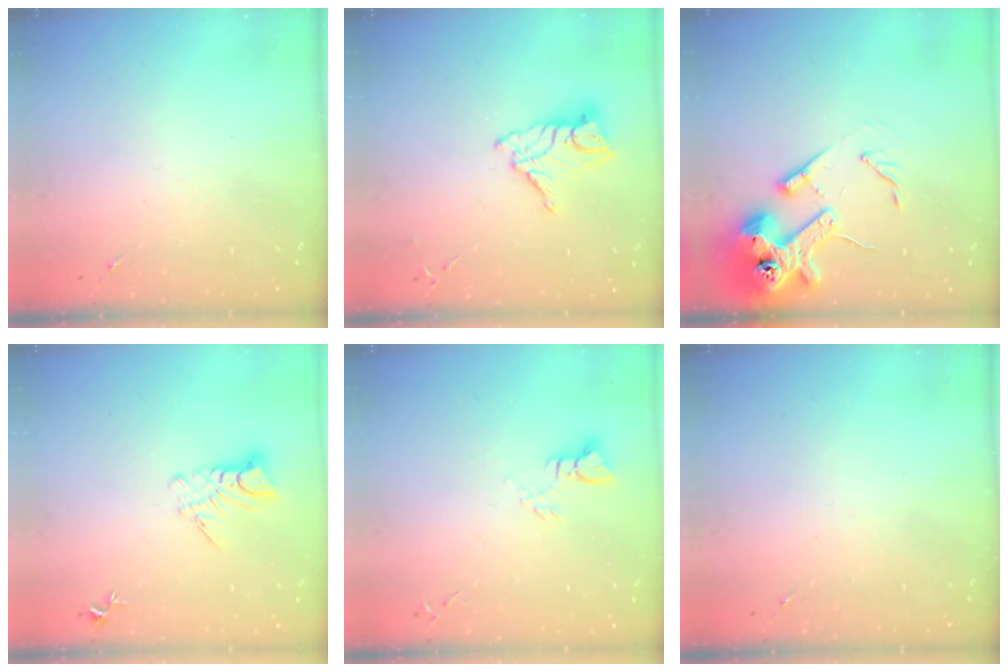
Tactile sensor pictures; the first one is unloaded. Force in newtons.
{"total": 11.3, "press": 11.2, "slide": 1.1}
{"total": 15.7, "press": 15.5, "slide": 2.1}
{"total": 6.6, "press": 6.5, "slide": 0.6}
{"total": 3.6, "press": 3.5, "slide": 0.3}
{"total": 0.0}